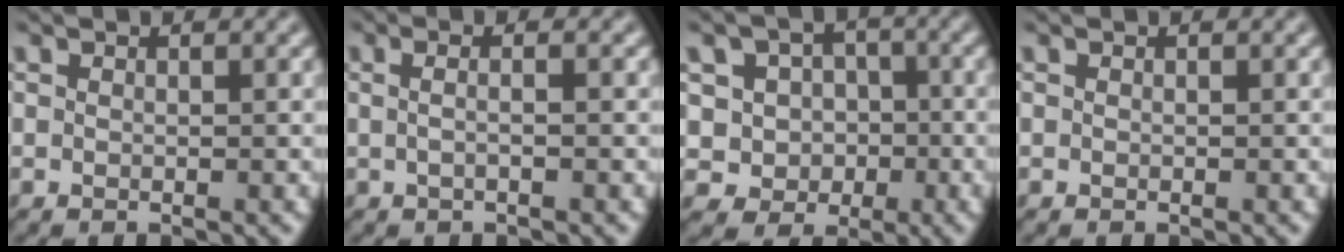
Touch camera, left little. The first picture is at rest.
{"total": 3.0, "force": [0.8, 1.3, 2.6], "torque": [-0.027, 0.026, -0.015]}
{"total": 5.6, "force": [-0.1, 5.1, 2.3], "torque": [-0.026, 0.017, -0.030]}
{"total": 0.0}